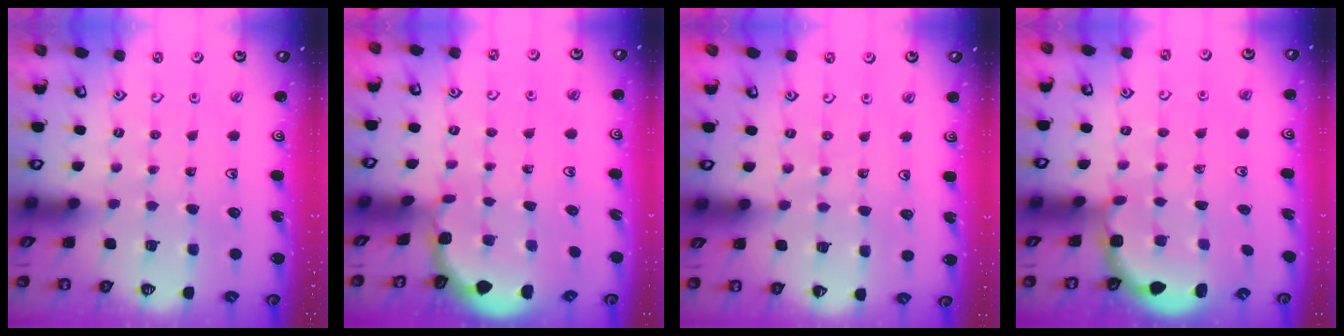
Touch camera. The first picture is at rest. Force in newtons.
{"total": 1.2, "press": 1.1, "slide": 0.1}
{"total": 1.7, "press": 1.7, "slide": 0.2}
{"total": 3.1, "press": 2.4, "slide": 1.9}